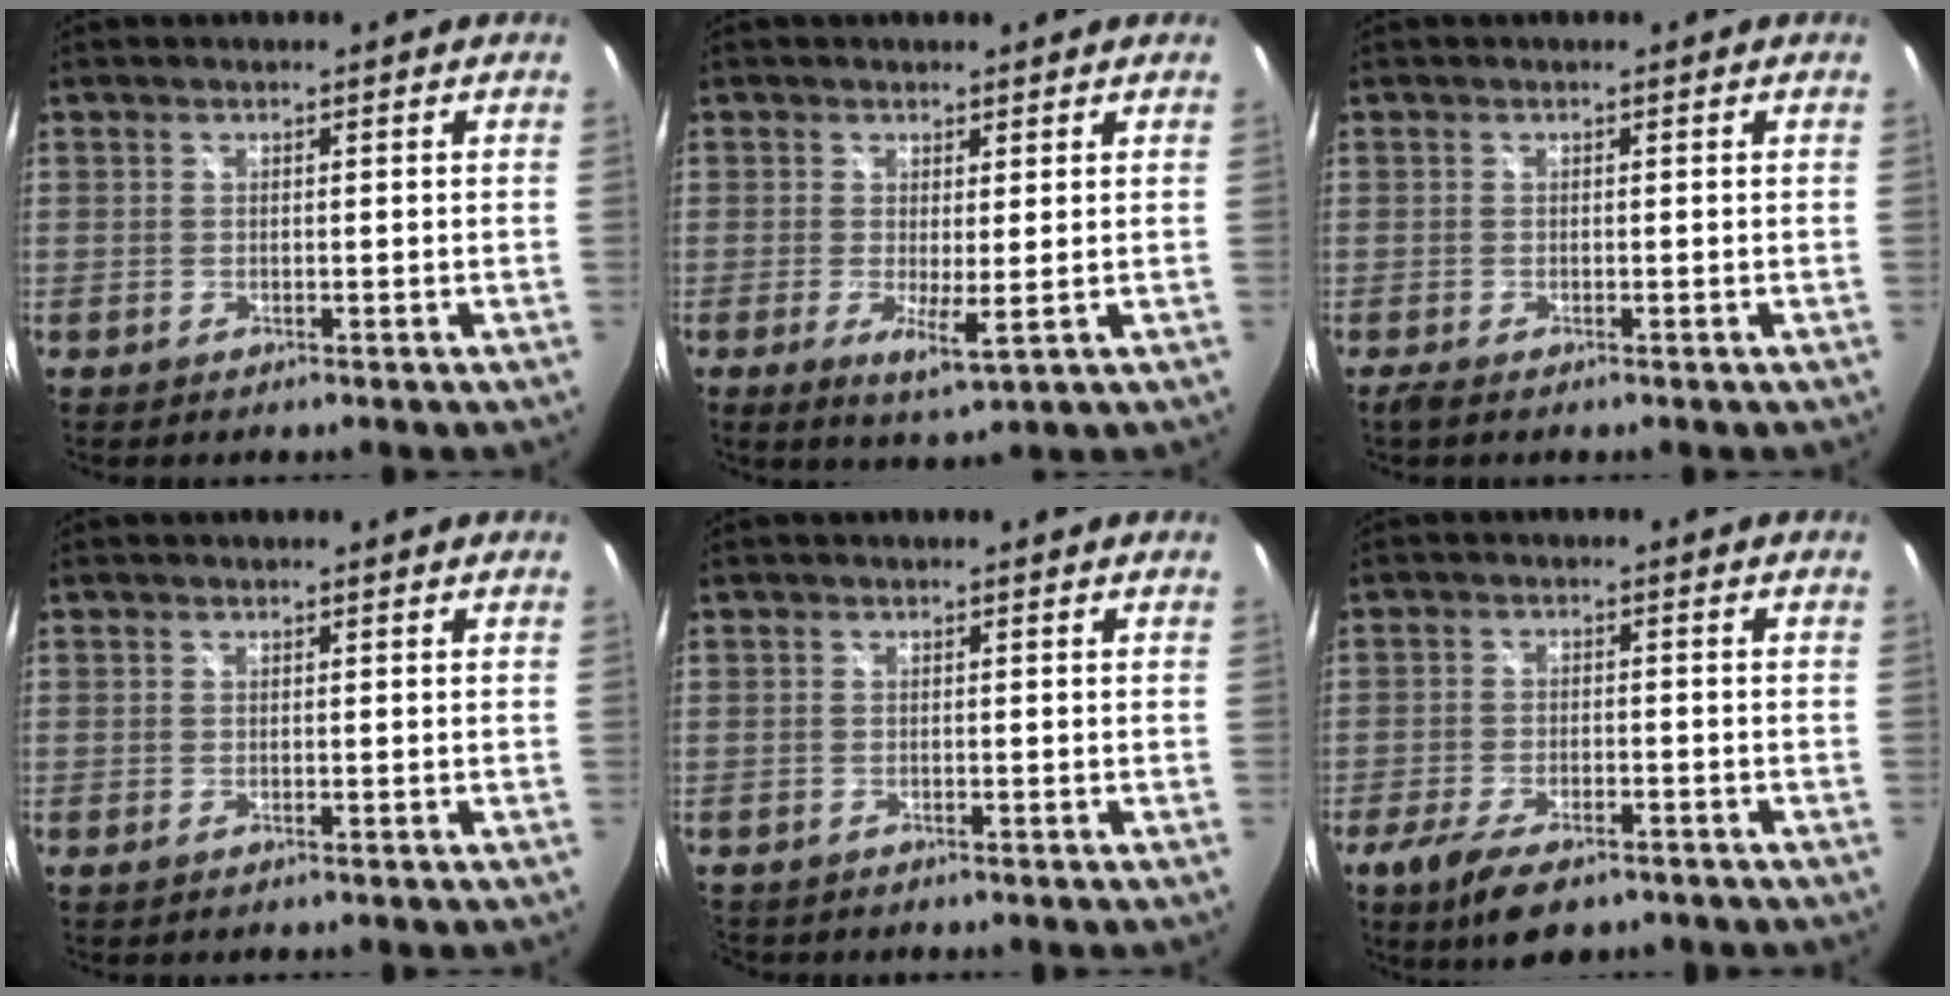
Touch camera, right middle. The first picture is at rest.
{"total": 4.2, "force": [-0.1, 0.7, 4.1], "torque": [-0.071, -0.015, 0.000]}
{"total": 1.1, "force": [-0.8, 0.1, 0.8], "torque": [-0.017, -0.004, -0.016]}
{"total": 0.0}
{"total": 1.6, "force": [-1.2, 1.0, -0.1], "torque": [-0.005, 0.001, -0.023]}
{"total": 9.9, "force": [-7.0, 3.7, 5.9], "torque": [-0.136, -0.025, -0.116]}